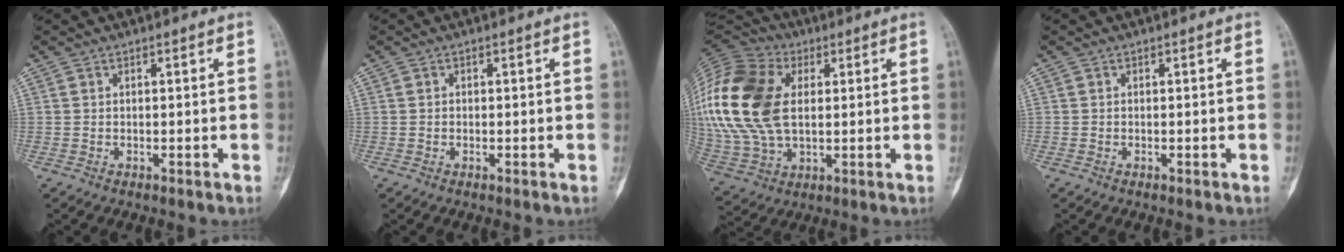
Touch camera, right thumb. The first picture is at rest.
{"total": 0.0}
{"total": 25.4, "force": [4.4, 16.1, 19.1], "torque": [-0.440, 0.010, 0.083]}
{"total": 0.0}